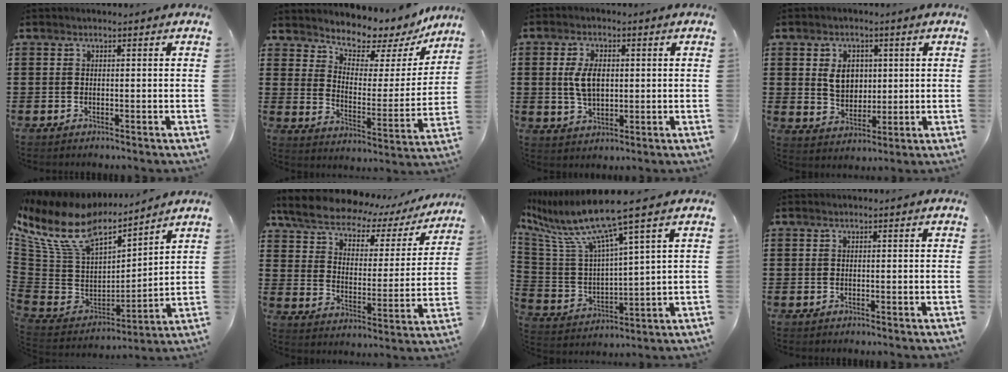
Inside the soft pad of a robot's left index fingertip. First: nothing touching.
{"total": 5.9, "force": [5.4, 2.2, 0.6], "torque": [-0.036, -0.049, 0.088]}
{"total": 5.5, "force": [0.7, 3.1, 4.5], "torque": [-0.102, 0.003, 0.005]}
{"total": 5.0, "force": [1.1, 4.0, 2.9], "torque": [-0.056, 0.006, 0.013]}
{"total": 12.6, "force": [9.1, 5.5, 6.8], "torque": [-0.188, -0.062, 0.158]}
{"total": 7.1, "force": [5.9, 2.3, 3.1], "torque": [-0.088, -0.035, 0.099]}
{"total": 12.8, "force": [8.5, 0.6, 9.6], "torque": [-0.236, -0.055, 0.128]}
{"total": 0.0}